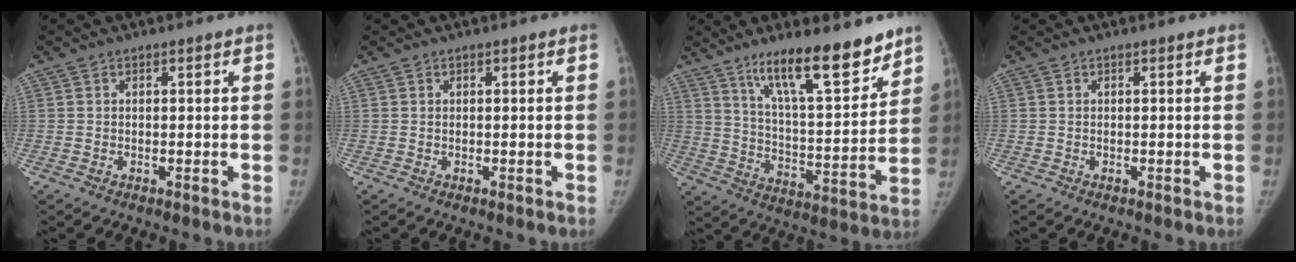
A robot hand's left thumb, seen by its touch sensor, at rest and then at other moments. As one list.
[{"total": 0.0}, {"total": 17.6, "force": [12.4, 4.3, 11.6], "torque": [-0.151, -0.082, 0.210]}, {"total": 0.0}]